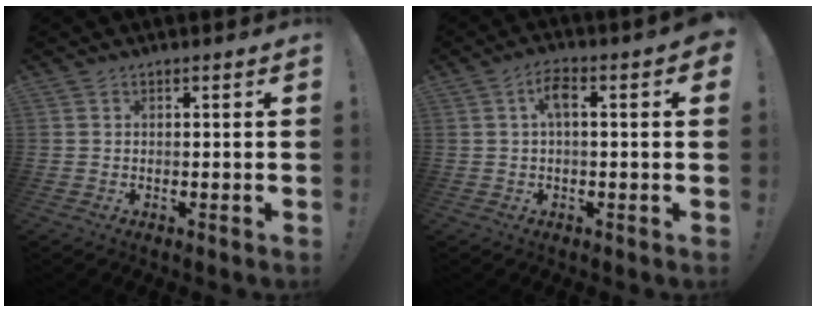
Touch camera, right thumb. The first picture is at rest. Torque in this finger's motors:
{"motor_torque": [0.46, 1.50, 0.74, -0.04, 0.02]}